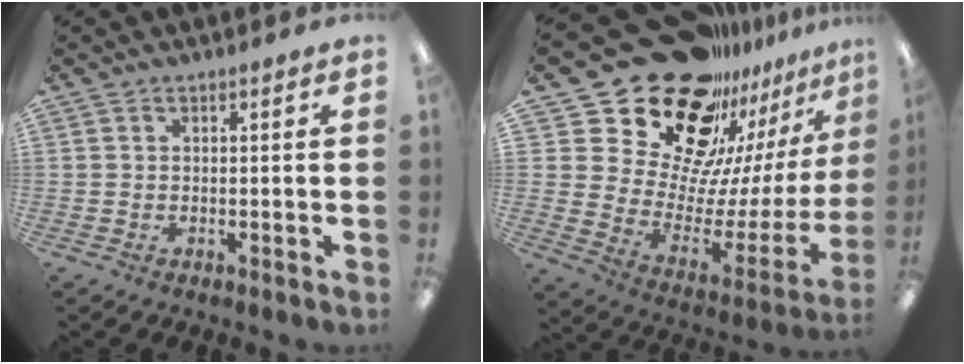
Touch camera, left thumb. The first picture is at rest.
{"total": 28.5, "force": [21.0, 14.9, 12.3], "torque": [-0.197, -0.177, 0.404]}